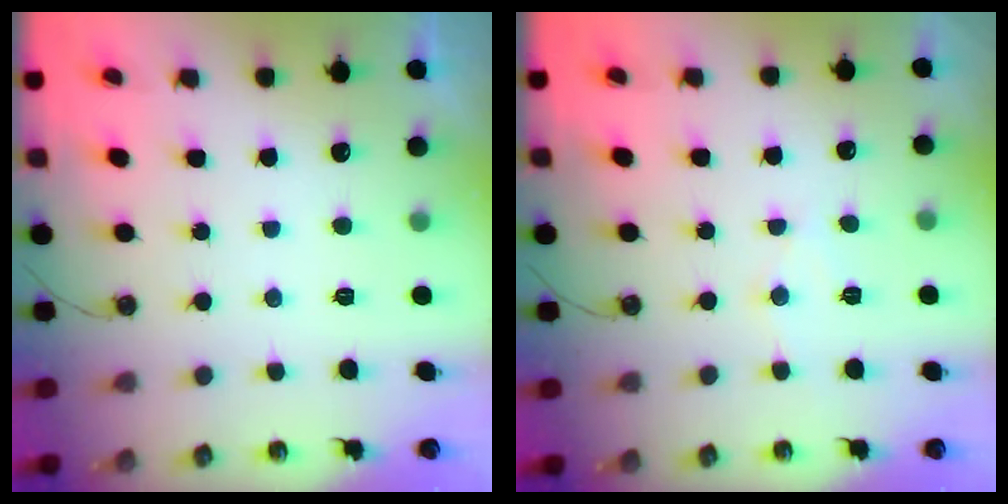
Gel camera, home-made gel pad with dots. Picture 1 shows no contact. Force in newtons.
{"total": 5.9, "press": 5.9, "slide": 0.6}